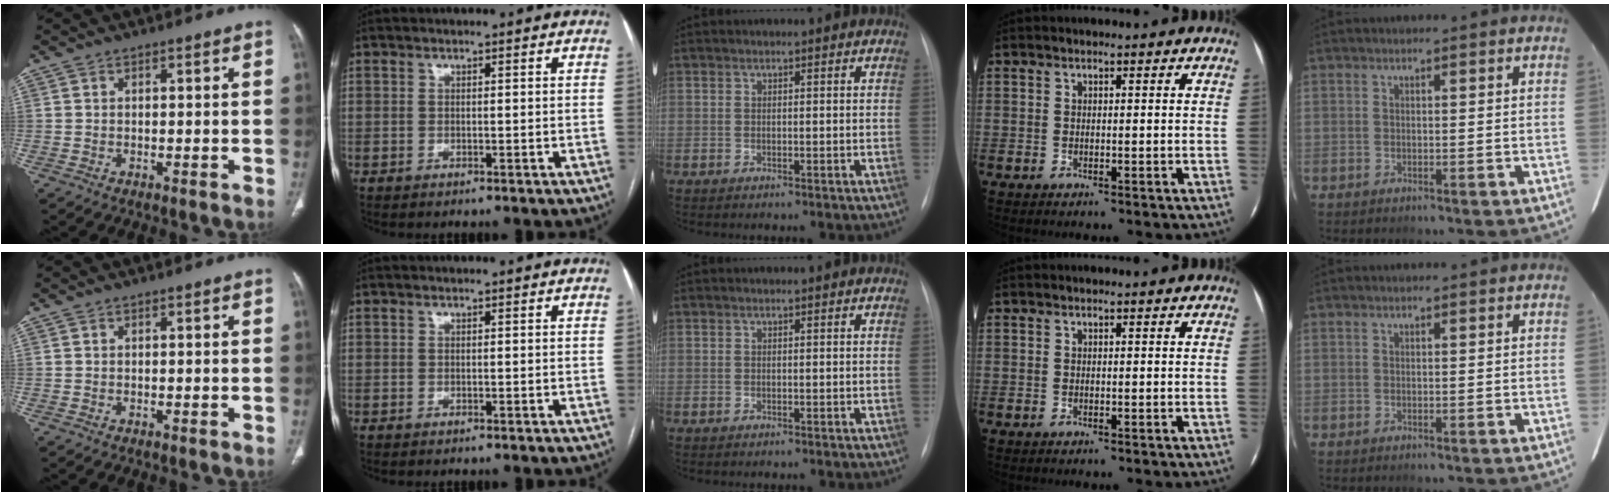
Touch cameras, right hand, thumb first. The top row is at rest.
{}